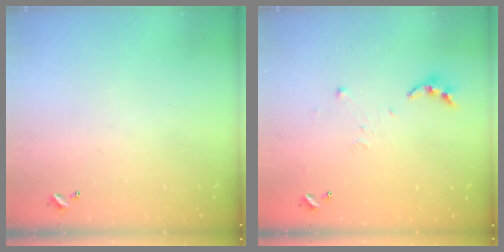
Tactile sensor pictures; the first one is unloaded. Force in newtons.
{"total": 4.9, "press": 4.8, "slide": 0.5}